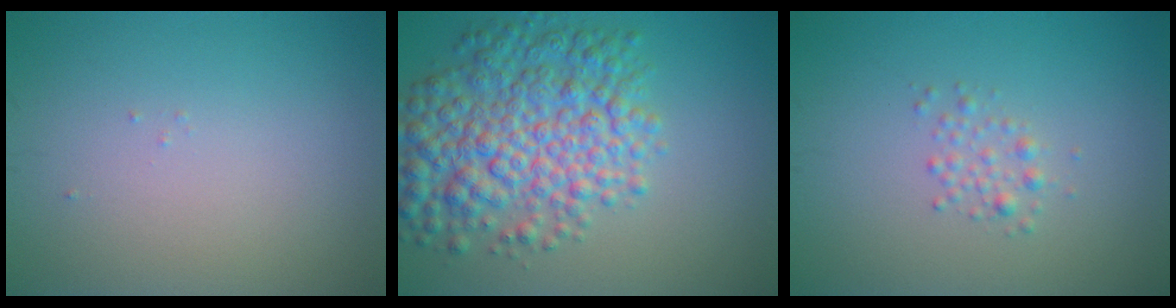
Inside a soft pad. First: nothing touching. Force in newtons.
{"total": 8.2, "press": 8.2, "slide": 0.2}
{"total": 1.3, "press": 1.3, "slide": 0.0}